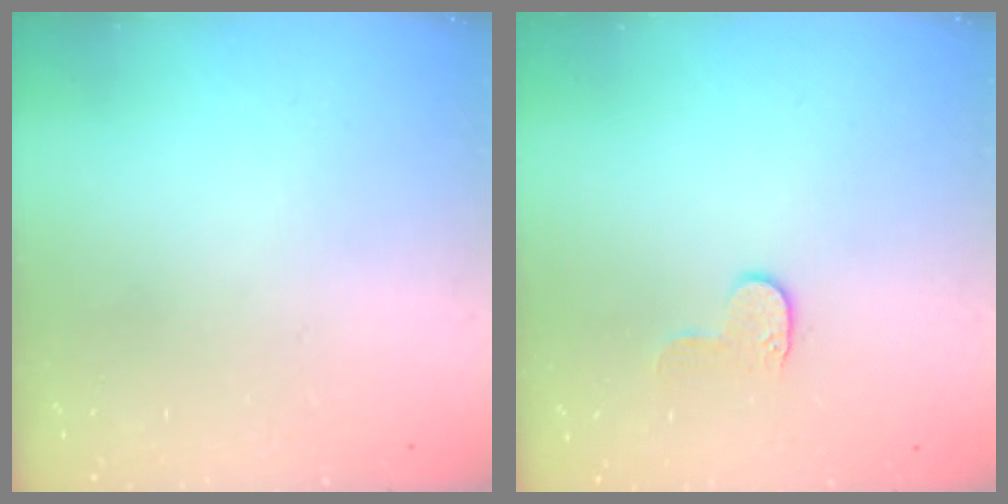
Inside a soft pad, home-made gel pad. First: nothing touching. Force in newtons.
{"total": 4.2, "press": 4.2, "slide": 0.3}